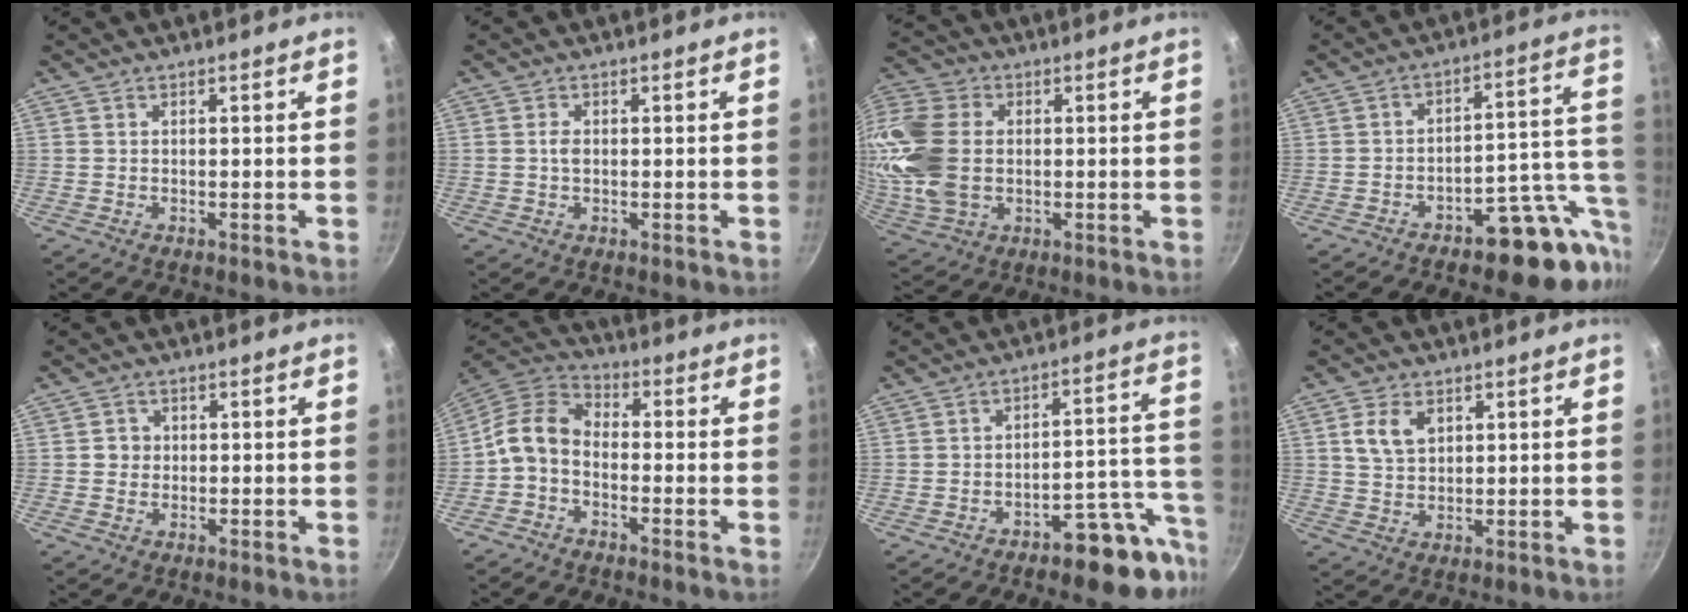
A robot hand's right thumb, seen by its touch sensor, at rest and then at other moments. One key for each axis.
{"total": 1.7, "fx": 0.0, "fy": 1.1, "fz": 1.4, "tx": -0.026, "ty": 0.001, "tz": 0.000}
{"total": 20.0, "fx": 0.8, "fy": 14.1, "fz": 14.1, "tx": -0.348, "ty": 0.005, "tz": 0.023}
{"total": 16.3, "fx": -9.1, "fy": 6.3, "fz": 11.9, "tx": -0.070, "ty": 0.102, "tz": -0.117}
{"total": 2.3, "fx": 0.0, "fy": 2.2, "fz": 0.8, "tx": 0.003, "ty": 0.006, "tz": -0.002}
{"total": 8.8, "fx": -2.2, "fy": 6.1, "fz": 5.9, "tx": -0.110, "ty": 0.041, "tz": -0.061}
{"total": 12.5, "fx": -8.6, "fy": 4.4, "fz": 7.9, "tx": -0.054, "ty": 0.100, "tz": -0.119}
{"total": 5.9, "fx": 2.2, "fy": 3.9, "fz": 3.9, "tx": -0.063, "ty": -0.008, "tz": 0.045}